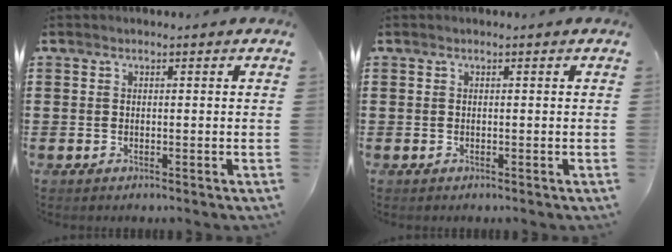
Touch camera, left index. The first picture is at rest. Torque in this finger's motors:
{"motor_torque": [0.00, 0.00, 0.00, 0.00]}